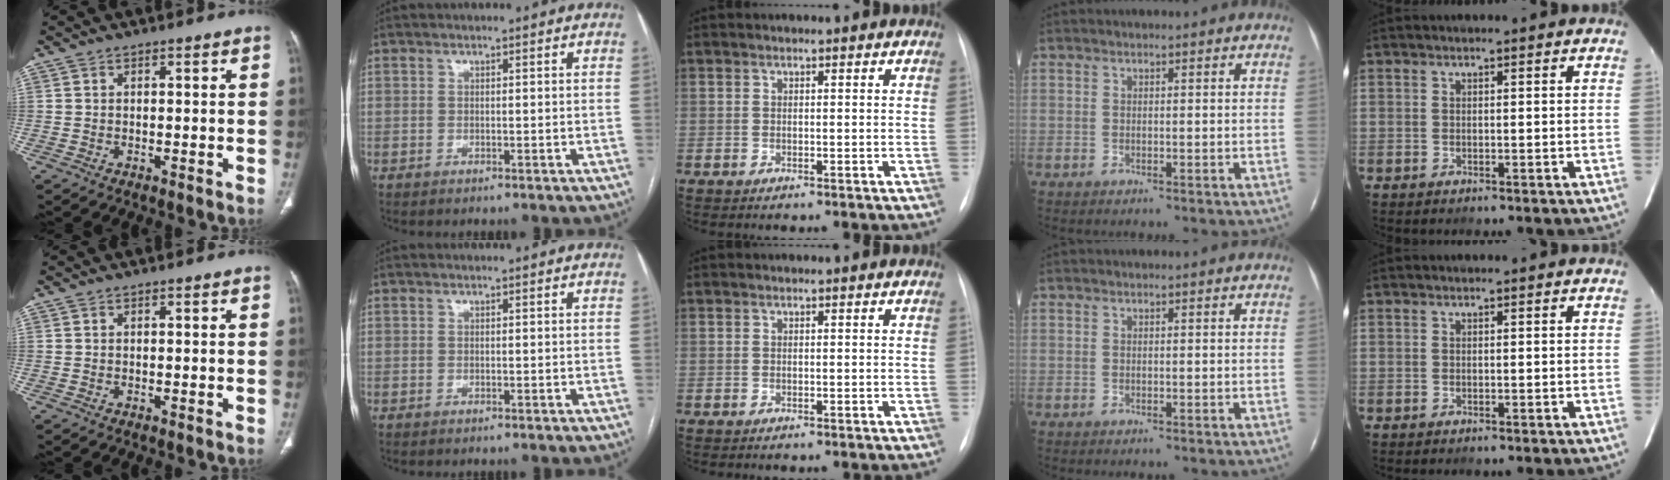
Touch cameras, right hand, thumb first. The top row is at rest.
{}